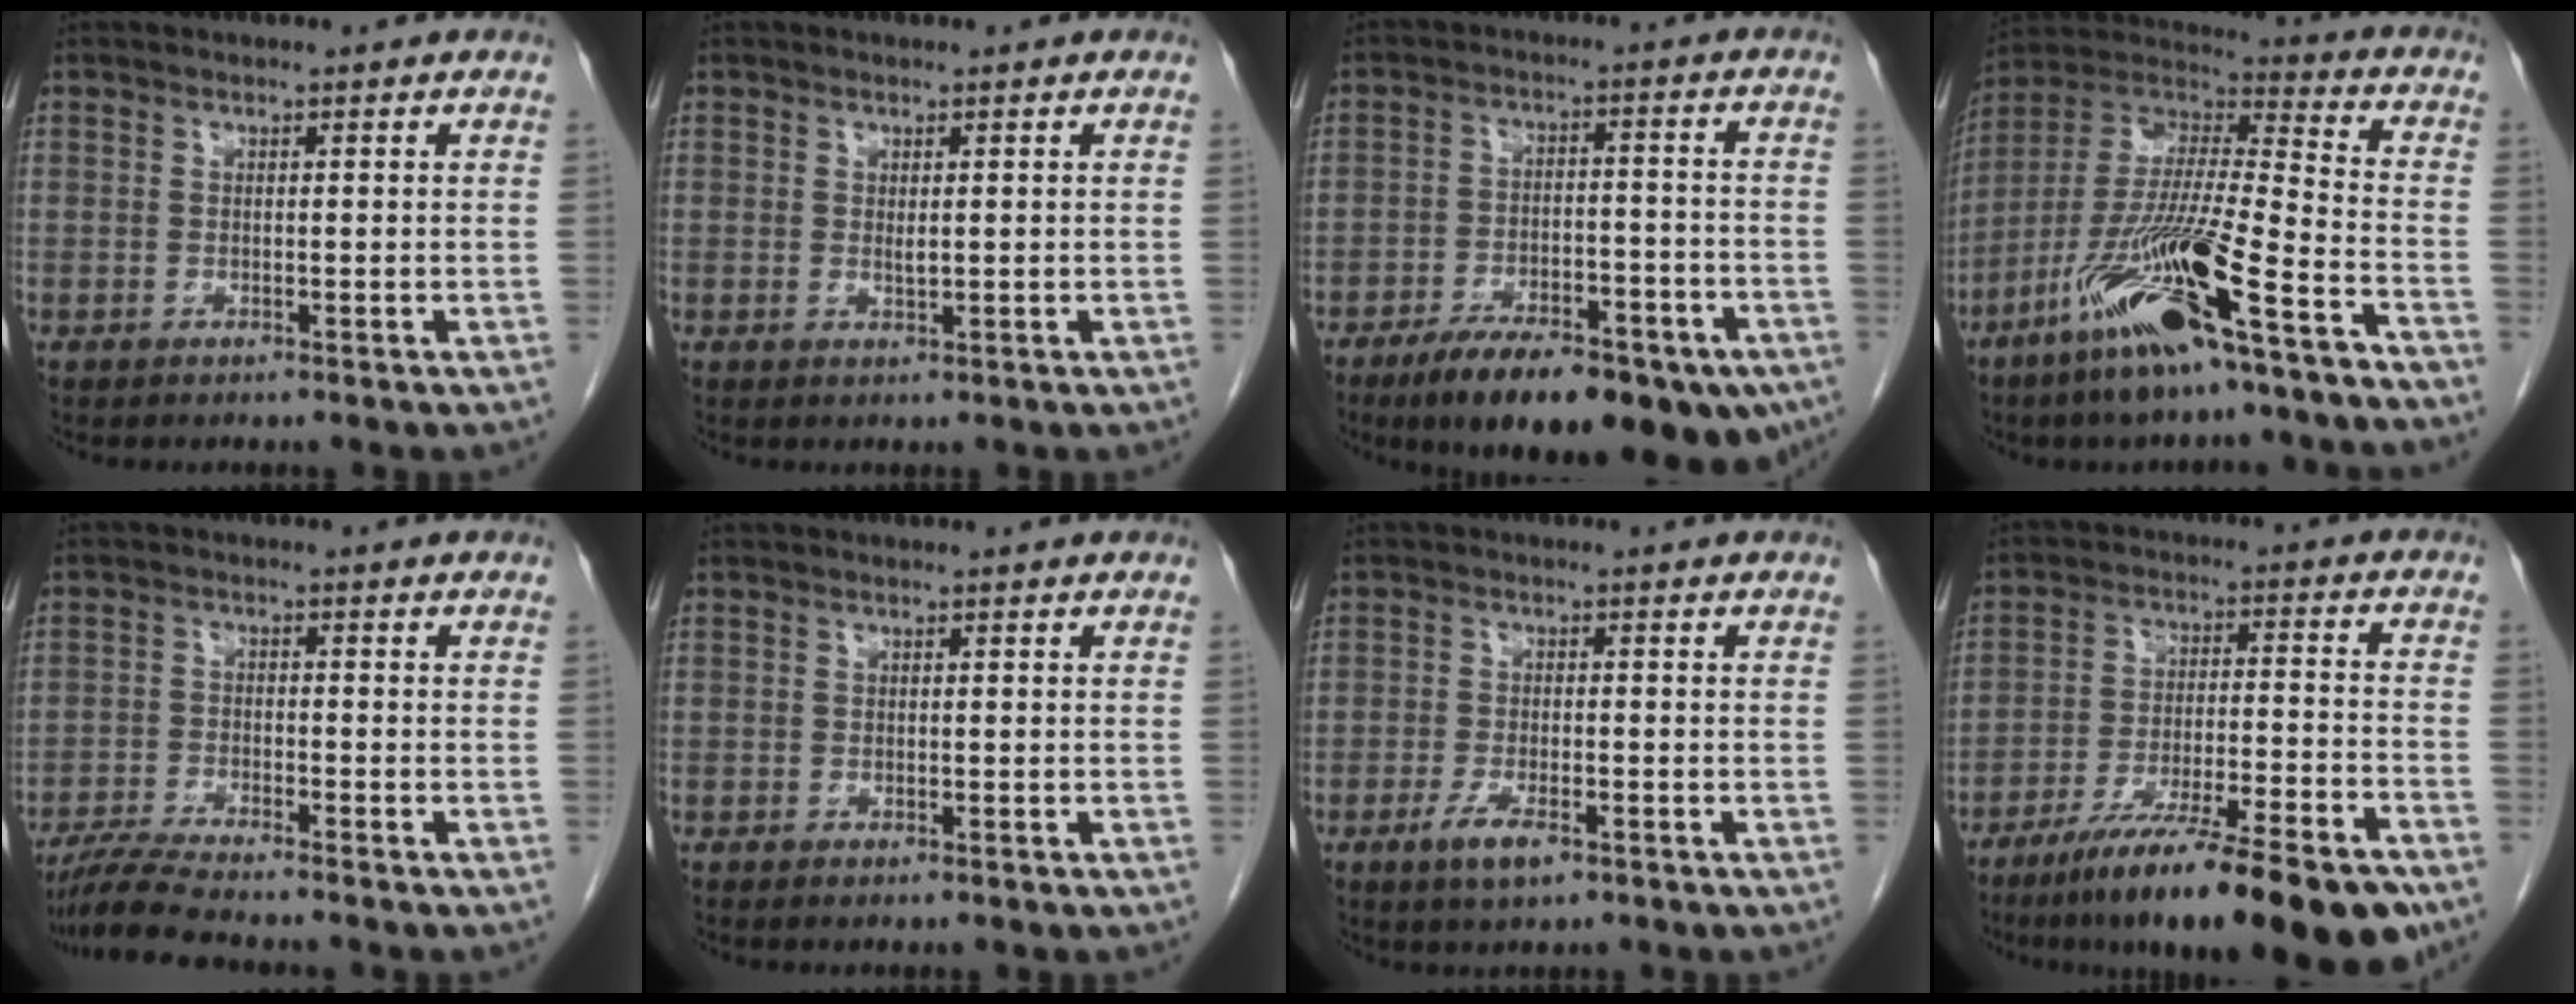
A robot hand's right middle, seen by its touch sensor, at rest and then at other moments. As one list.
[{"total": 0.8, "force": [0.2, -0.2, 0.8], "torque": [-0.017, -0.005, 0.004]}, {"total": 19.7, "force": [-13.9, 5.9, 12.7], "torque": [-0.141, 0.007, -0.203]}, {"total": 20.2, "force": [-12.2, 2.0, 16.0], "torque": [-0.318, -0.028, -0.221]}, {"total": 6.5, "force": [-5.9, -0.8, 2.7], "torque": [-0.051, -0.022, -0.108]}, {"total": 0.7, "force": [-0.5, -0.3, 0.3], "torque": [-0.010, -0.002, -0.008]}, {"total": 4.1, "force": [-2.5, 0.8, 3.2], "torque": [-0.067, -0.005, -0.042]}, {"total": 20.9, "force": [-15.6, 1.6, 13.8], "torque": [-0.164, -0.017, -0.252]}]